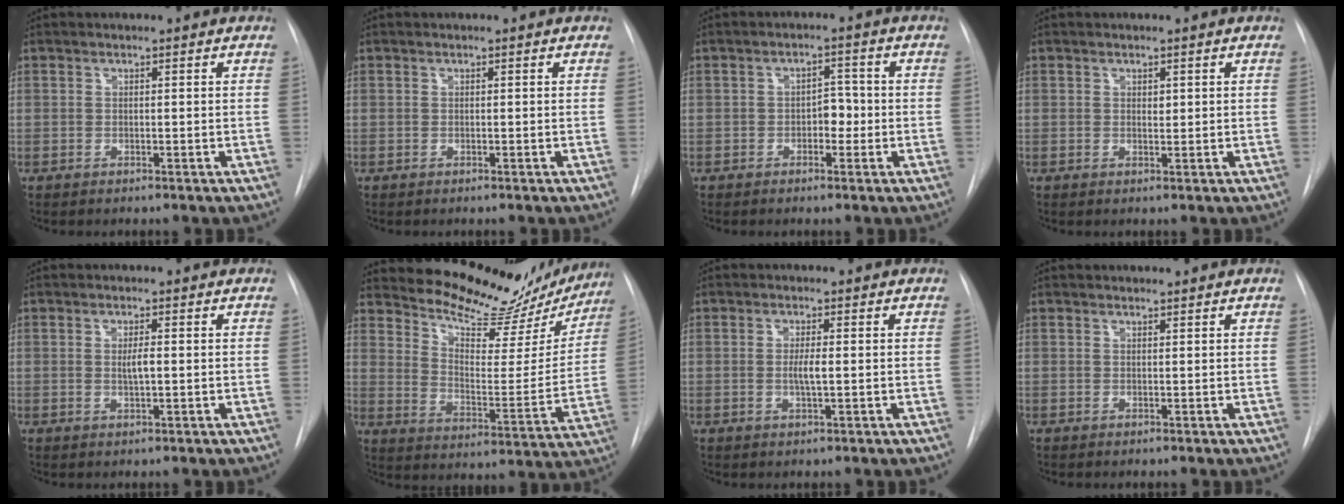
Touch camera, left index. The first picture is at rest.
{"total": 0.0}
{"total": 3.1, "force": [-1.2, 1.9, 2.2], "torque": [-0.024, 0.006, -0.019]}
{"total": 0.7, "force": [-0.1, 0.4, 0.5], "torque": [-0.005, -0.006, 0.001]}
{"total": 2.0, "force": [-0.4, 0.3, 1.9], "torque": [-0.037, -0.004, -0.004]}
{"total": 19.1, "force": [17.6, 5.4, 4.9], "torque": [-0.062, -0.051, 0.229]}
{"total": 2.4, "force": [-0.5, 0.2, 2.3], "torque": [-0.047, -0.005, -0.008]}
{"total": 0.0}